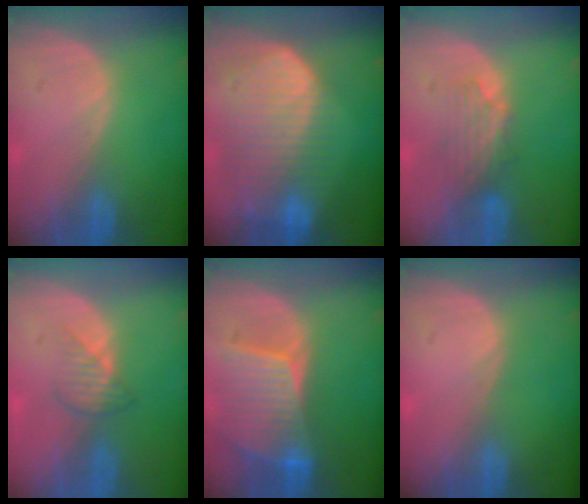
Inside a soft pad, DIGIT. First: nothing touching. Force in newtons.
{"total": 10.2, "press": 8.8, "slide": 5.1}
{"total": 4.2, "press": 3.7, "slide": 2.0}
{"total": 2.6, "press": 2.6, "slide": 0.4}
{"total": 8.6, "press": 7.8, "slide": 3.8}
{"total": 0.0}